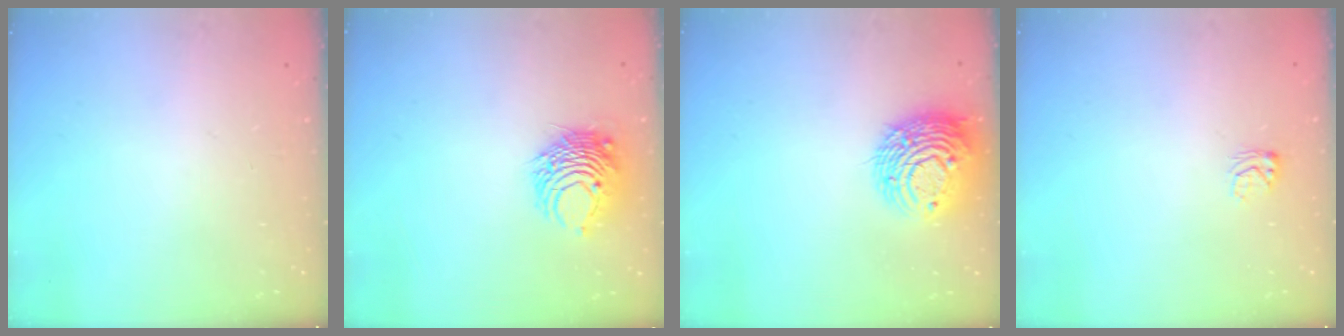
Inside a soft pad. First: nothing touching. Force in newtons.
{"total": 8.2, "press": 8.2, "slide": 0.3}
{"total": 12.2, "press": 12.1, "slide": 1.0}
{"total": 3.8, "press": 3.7, "slide": 0.3}